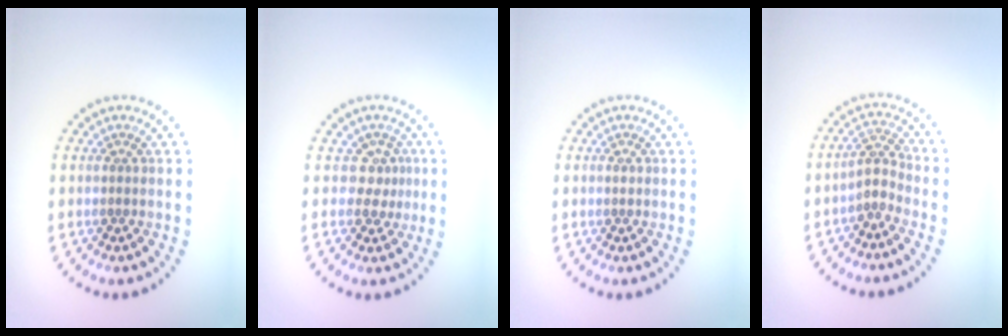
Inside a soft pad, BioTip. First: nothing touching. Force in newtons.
{"total": 2.1, "press": 1.4, "slide": 1.6}
{"total": 0.6, "press": 0.6, "slide": 0.1}
{"total": 2.2, "press": 1.6, "slide": 1.4}